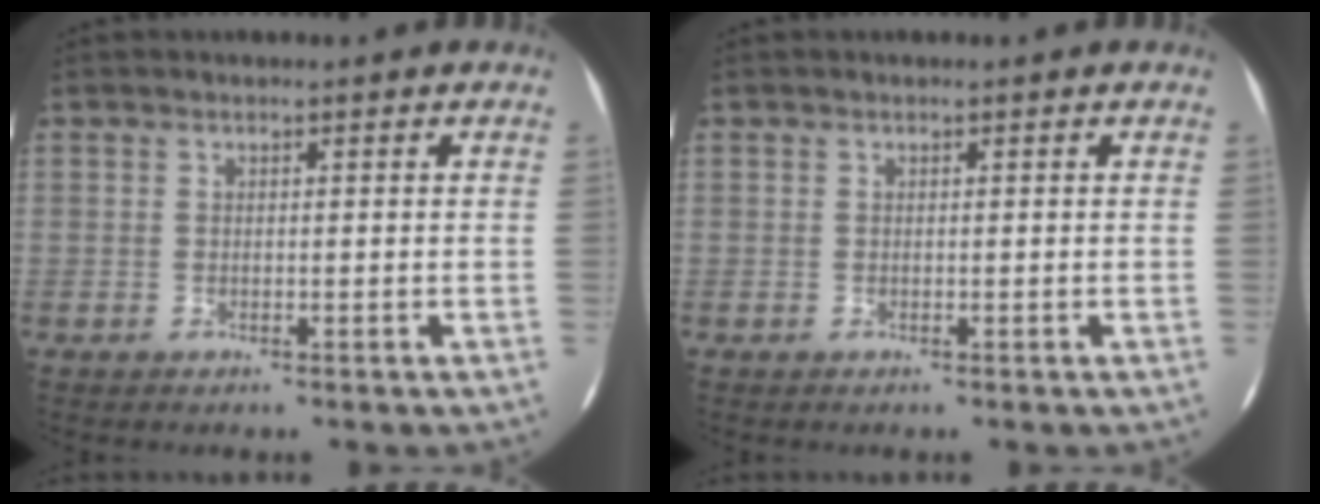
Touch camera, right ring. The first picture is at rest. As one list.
[{"total": 0.0}]